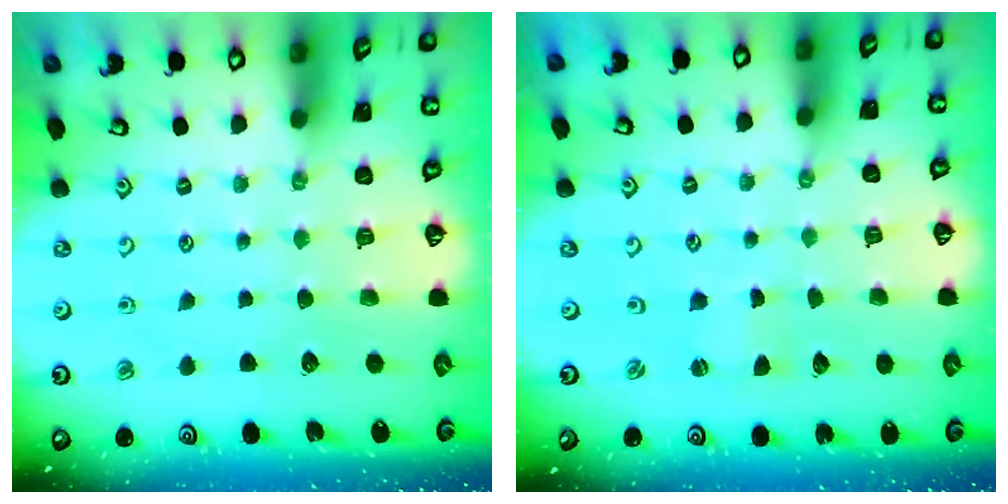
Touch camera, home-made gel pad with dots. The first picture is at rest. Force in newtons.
{"total": 0.0}